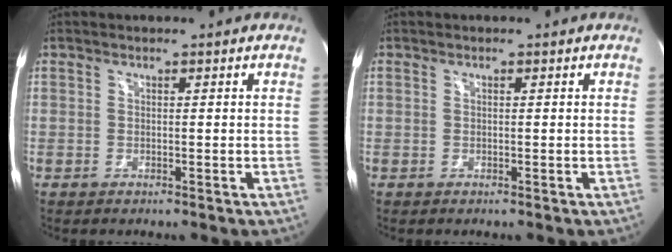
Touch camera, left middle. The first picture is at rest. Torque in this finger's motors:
{"motor_torque": [0.05, 0.04, 0.05, -0.01]}